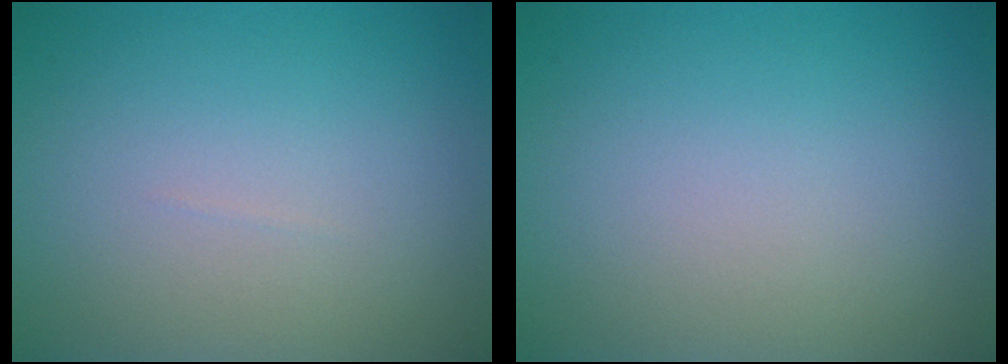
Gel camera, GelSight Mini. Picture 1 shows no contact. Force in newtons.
{"total": 0.0}